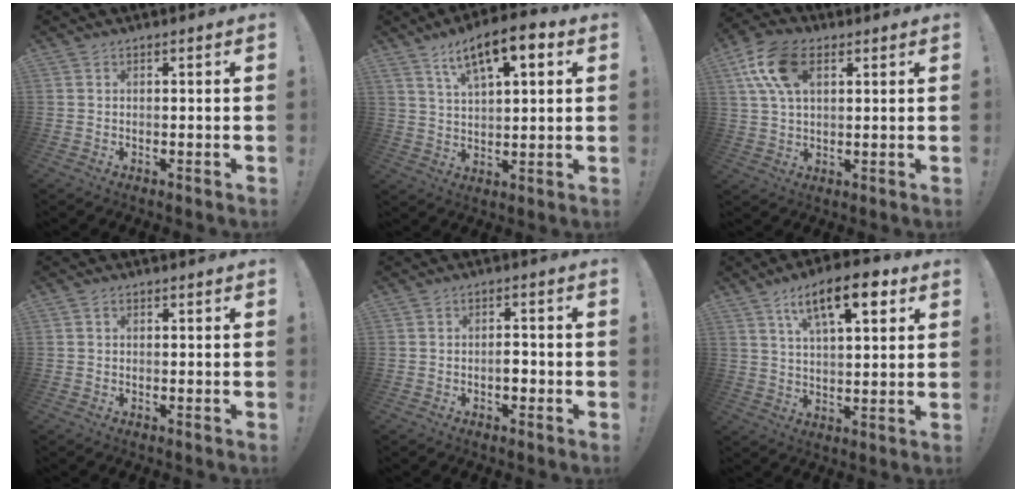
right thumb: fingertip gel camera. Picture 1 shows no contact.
{"total": 11.6, "force": [5.9, 4.3, 9.0], "torque": [-0.148, -0.015, 0.101]}
{"total": 13.6, "force": [5.0, 8.1, 9.8], "torque": [-0.182, -0.006, 0.093]}
{"total": 0.7, "force": [0.0, 0.6, 0.3], "torque": [-0.006, 0.004, 0.000]}
{"total": 3.1, "force": [-1.3, 1.6, 2.3], "torque": [-0.030, 0.005, -0.024]}
{"total": 13.7, "force": [6.7, 5.0, 10.9], "torque": [-0.165, -0.017, 0.107]}